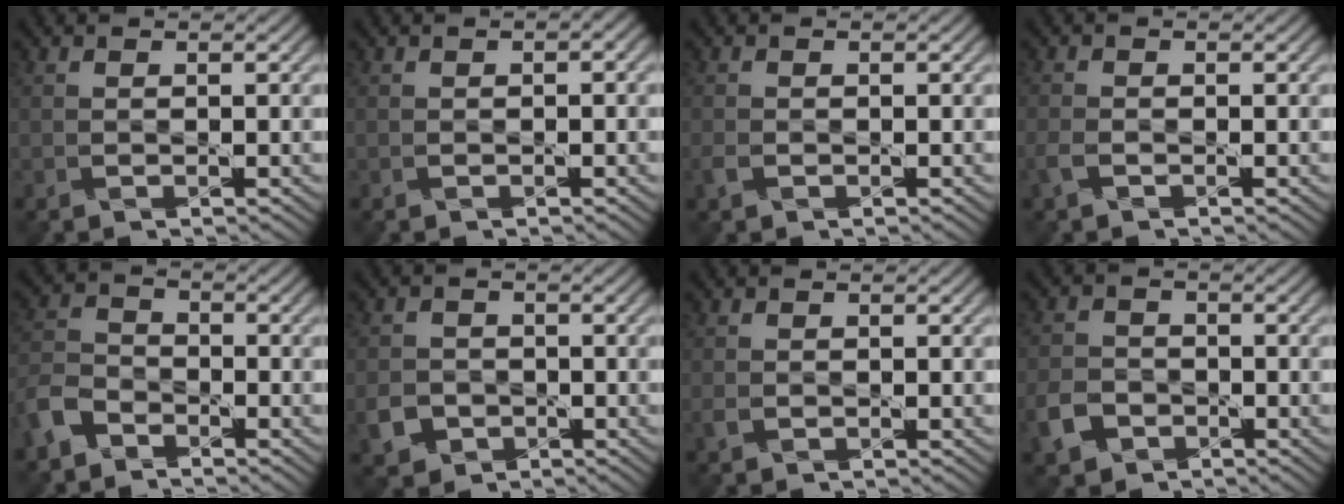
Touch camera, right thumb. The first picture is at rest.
{"total": 1.0, "force": [0.0, 0.6, 0.8], "torque": [-0.017, 0.000, 0.003]}
{"total": 1.6, "force": [-0.7, 1.1, 0.9], "torque": [-0.028, -0.003, -0.018]}
{"total": 2.1, "force": [-1.2, 1.3, 1.3], "torque": [-0.041, -0.002, -0.028]}
{"total": 5.8, "force": [-4.2, 3.2, 2.3], "torque": [-0.066, 0.000, -0.101]}
{"total": 3.9, "force": [-1.7, 3.3, 1.3], "torque": [-0.038, -0.007, -0.036]}
{"total": 1.2, "force": [-0.3, 1.0, 0.7], "torque": [-0.022, -0.004, -0.008]}
{"total": 4.6, "force": [-2.5, 3.4, 1.8], "torque": [-0.053, -0.004, -0.059]}